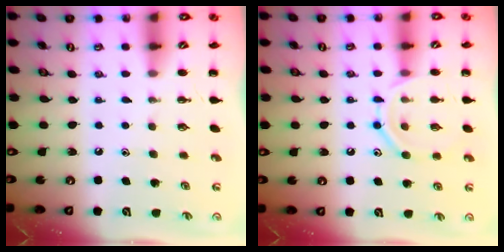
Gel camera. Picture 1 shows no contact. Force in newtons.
{"total": 10.6, "press": 10.6, "slide": 1.3}